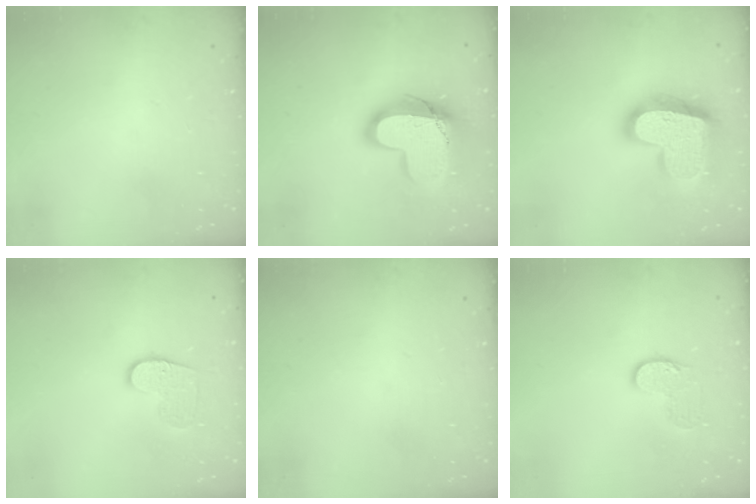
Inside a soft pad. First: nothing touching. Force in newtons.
{"total": 16.7, "press": 16.7, "slide": 1.5}
{"total": 21.7, "press": 21.6, "slide": 1.5}
{"total": 9.2, "press": 9.2, "slide": 0.3}
{"total": 0.0}
{"total": 7.4, "press": 7.4, "slide": 0.2}